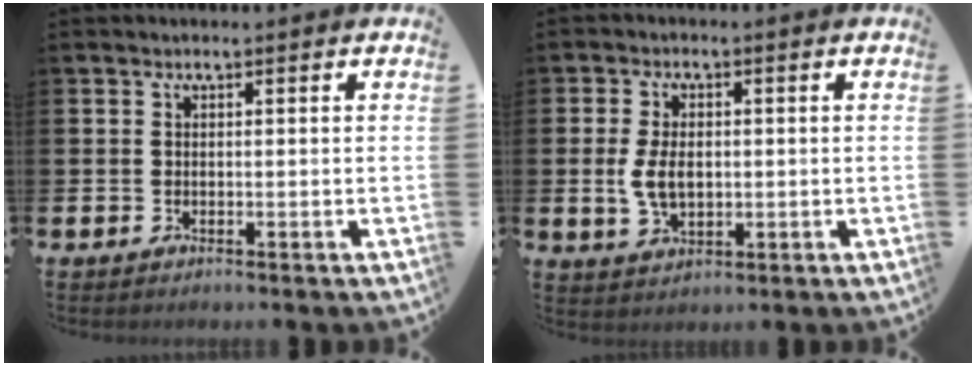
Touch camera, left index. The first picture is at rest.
{"total": 5.1, "force": [0.1, 3.1, 4.0], "torque": [-0.077, 0.006, -0.003]}